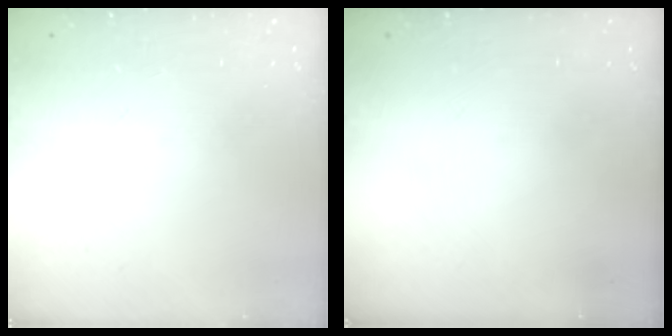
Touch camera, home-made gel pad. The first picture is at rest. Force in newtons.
{"total": 0.0}